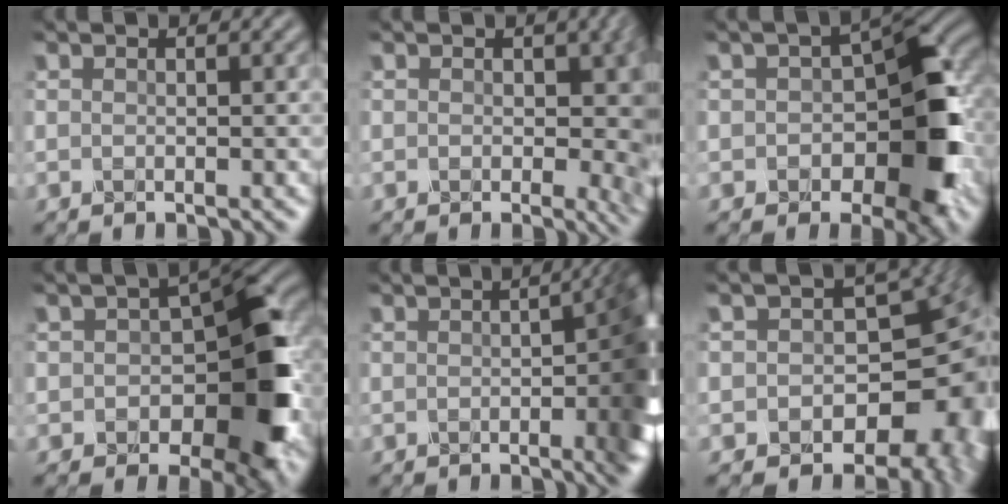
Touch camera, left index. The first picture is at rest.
{"total": 6.0, "force": [0.1, 3.5, 4.9], "torque": [-0.039, -0.003, -0.005]}
{"total": 8.6, "force": [-1.7, 4.9, 6.9], "torque": [-0.085, 0.005, -0.028]}
{"total": 9.7, "force": [-1.9, 5.6, 7.7], "torque": [-0.095, 0.002, -0.030]}
{"total": 8.6, "force": [-0.5, 2.5, 8.2], "torque": [-0.075, 0.003, -0.006]}
{"total": 11.8, "force": [-1.4, 8.4, 8.1], "torque": [-0.068, -0.026, -0.009]}